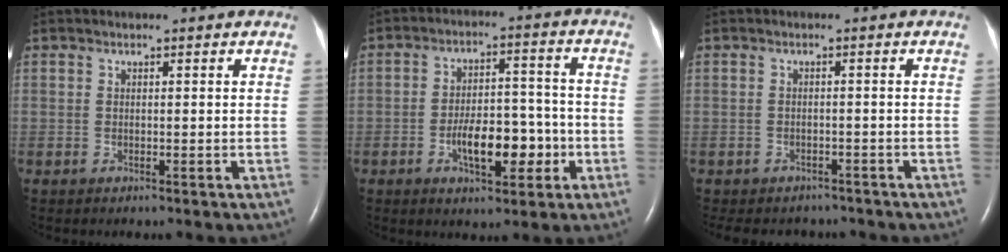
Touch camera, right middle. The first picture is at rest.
{"total": 8.9, "force": [-3.2, 3.7, 7.5], "torque": [-0.128, 0.016, -0.048]}
{"total": 8.3, "force": [-7.3, 3.6, 1.7], "torque": [-0.033, 0.001, -0.088]}